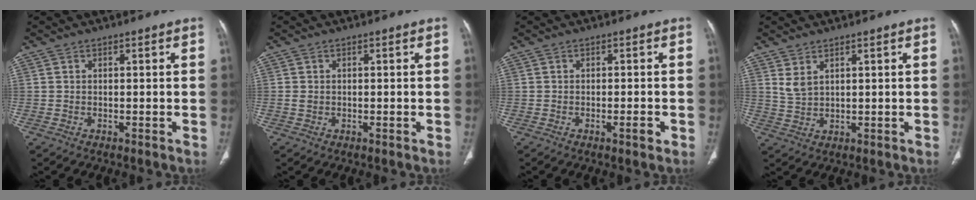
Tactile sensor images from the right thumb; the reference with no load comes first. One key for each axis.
{"total": 0.9, "fx": 0.0, "fy": 0.8, "fz": 0.5, "tx": -0.013, "ty": 0.002, "tz": 0.003}
{"total": 1.9, "fx": -0.9, "fy": 0.4, "fz": 1.7, "tx": -0.023, "ty": -0.002, "tz": -0.012}
{"total": 3.0, "fx": 1.9, "fy": 1.3, "fz": 1.9, "tx": -0.040, "ty": -0.011, "tz": 0.048}